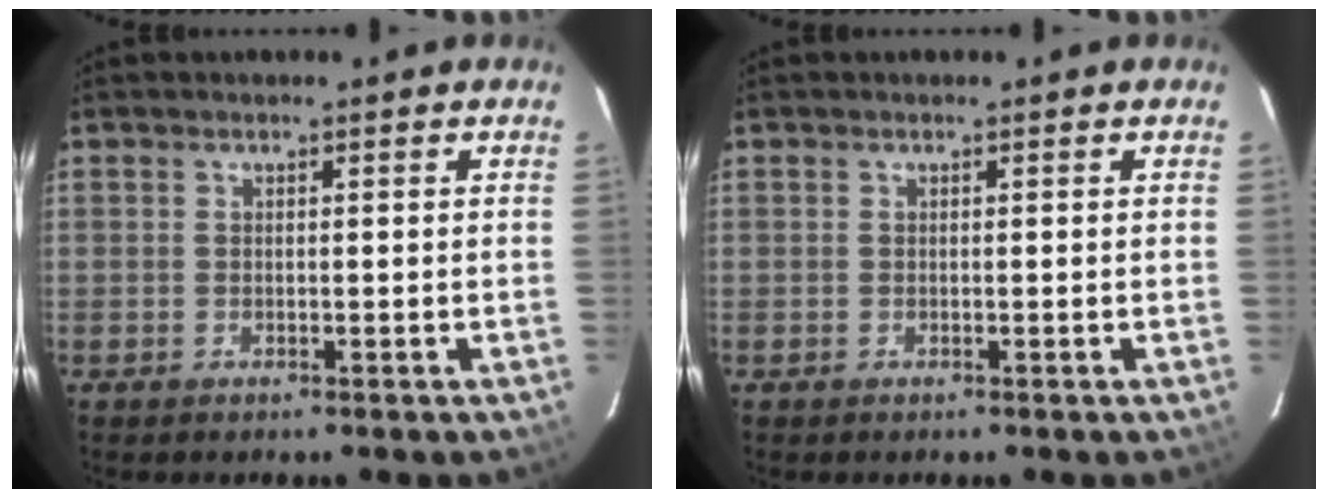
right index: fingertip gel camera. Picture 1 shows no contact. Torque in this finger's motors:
{"motor_torque": [0.00, 0.00, 0.00, 0.00]}